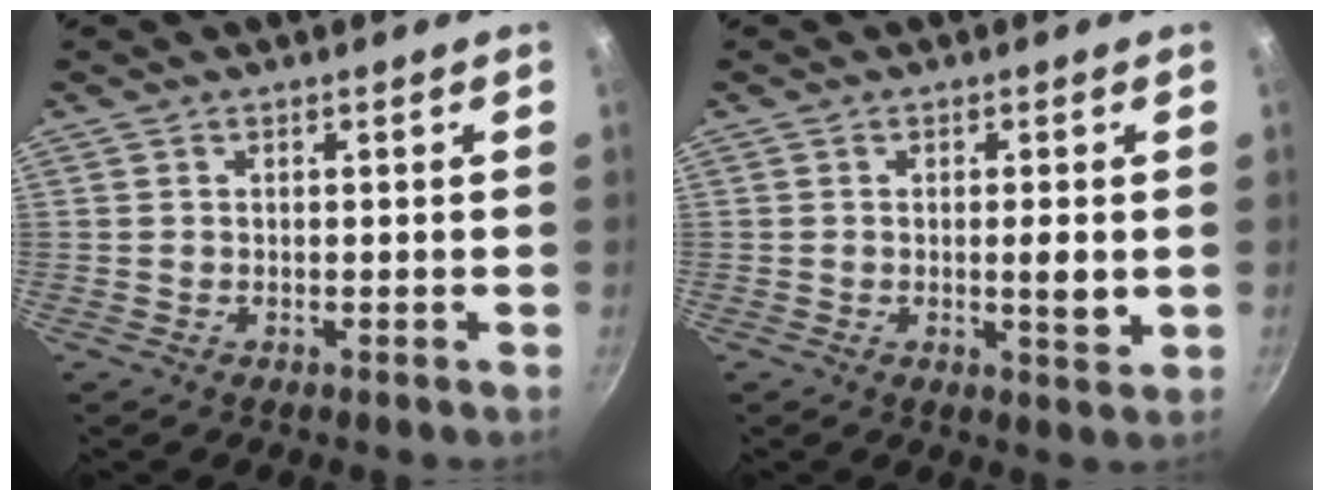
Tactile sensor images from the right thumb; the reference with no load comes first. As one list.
[{"total": 4.1, "force": [-0.2, 0.8, 4.0], "torque": [-0.072, -0.007, -0.002]}]